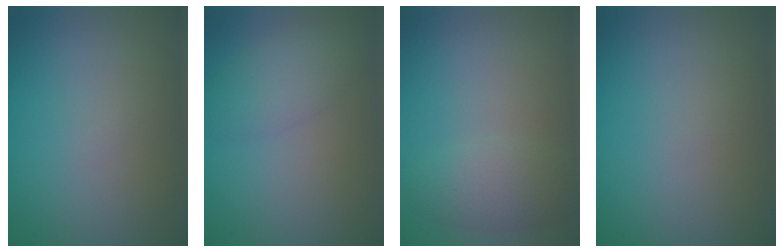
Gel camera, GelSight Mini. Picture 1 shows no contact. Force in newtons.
{"total": 2.8, "press": 2.8, "slide": 0.2}
{"total": 2.7, "press": 2.7, "slide": 0.2}
{"total": 0.0}